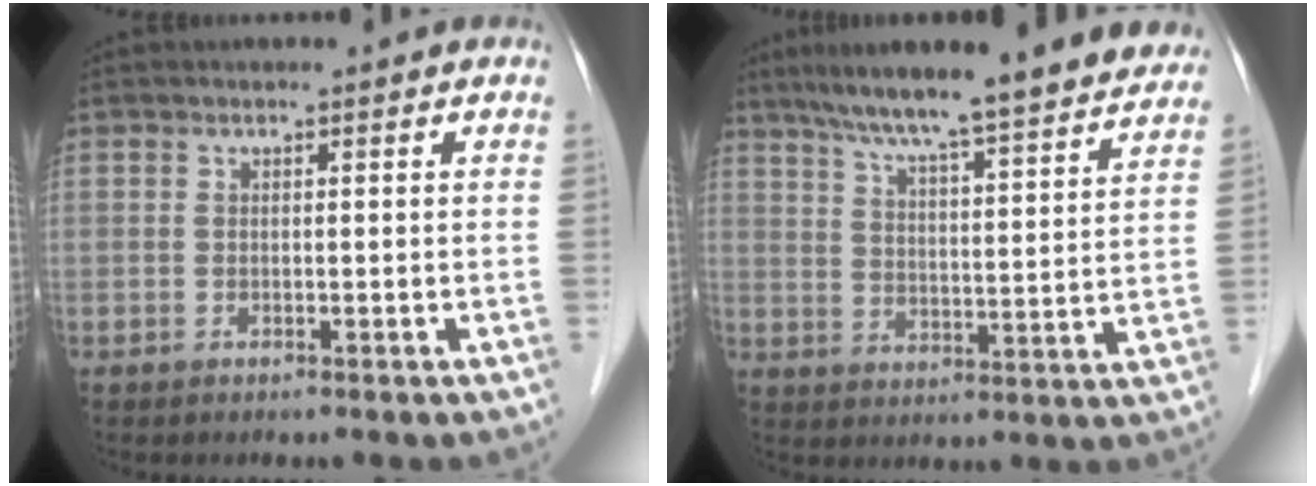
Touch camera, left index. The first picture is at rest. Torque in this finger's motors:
{"motor_torque": [1.04, -1.10, 0.28, 0.17]}